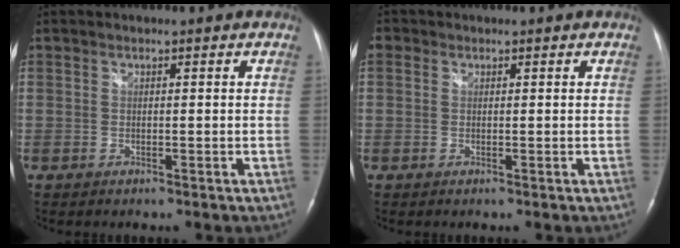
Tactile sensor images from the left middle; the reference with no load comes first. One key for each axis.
{"total": 1.4, "fx": 0.5, "fy": 1.2, "fz": 0.5, "tx": -0.009, "ty": 0.011, "tz": 0.008}